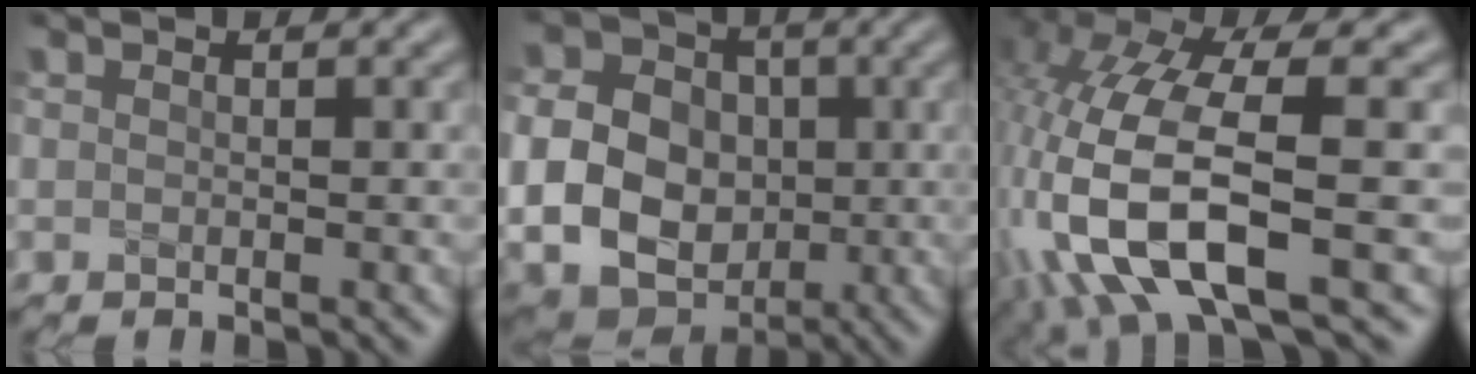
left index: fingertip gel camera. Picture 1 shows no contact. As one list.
[{"total": 10.2, "force": [-1.1, 8.6, 5.4], "torque": [-0.111, -0.024, -0.023]}, {"total": 12.3, "force": [-3.7, 4.2, 10.9], "torque": [-0.257, -0.002, -0.068]}]